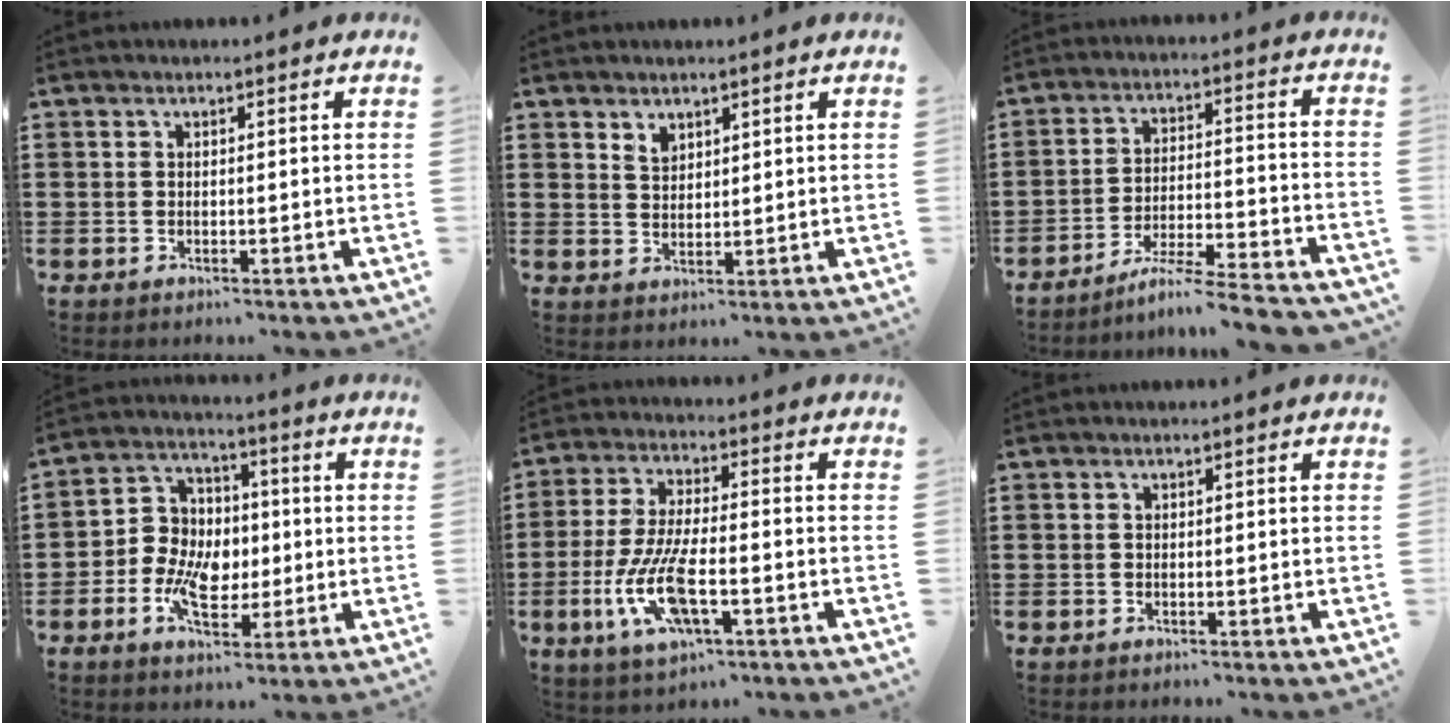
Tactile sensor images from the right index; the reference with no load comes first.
{"total": 2.3, "force": [1.8, 1.2, 0.4], "torque": [-0.012, 0.003, 0.036]}
{"total": 6.8, "force": [-6.1, -0.3, 3.0], "torque": [-0.061, -0.009, -0.119]}
{"total": 8.0, "force": [-1.6, 6.3, 4.6], "torque": [-0.111, 0.017, -0.030]}
{"total": 10.5, "force": [-3.7, 3.6, 9.2], "torque": [-0.209, -0.013, -0.070]}
{"total": 0.0}